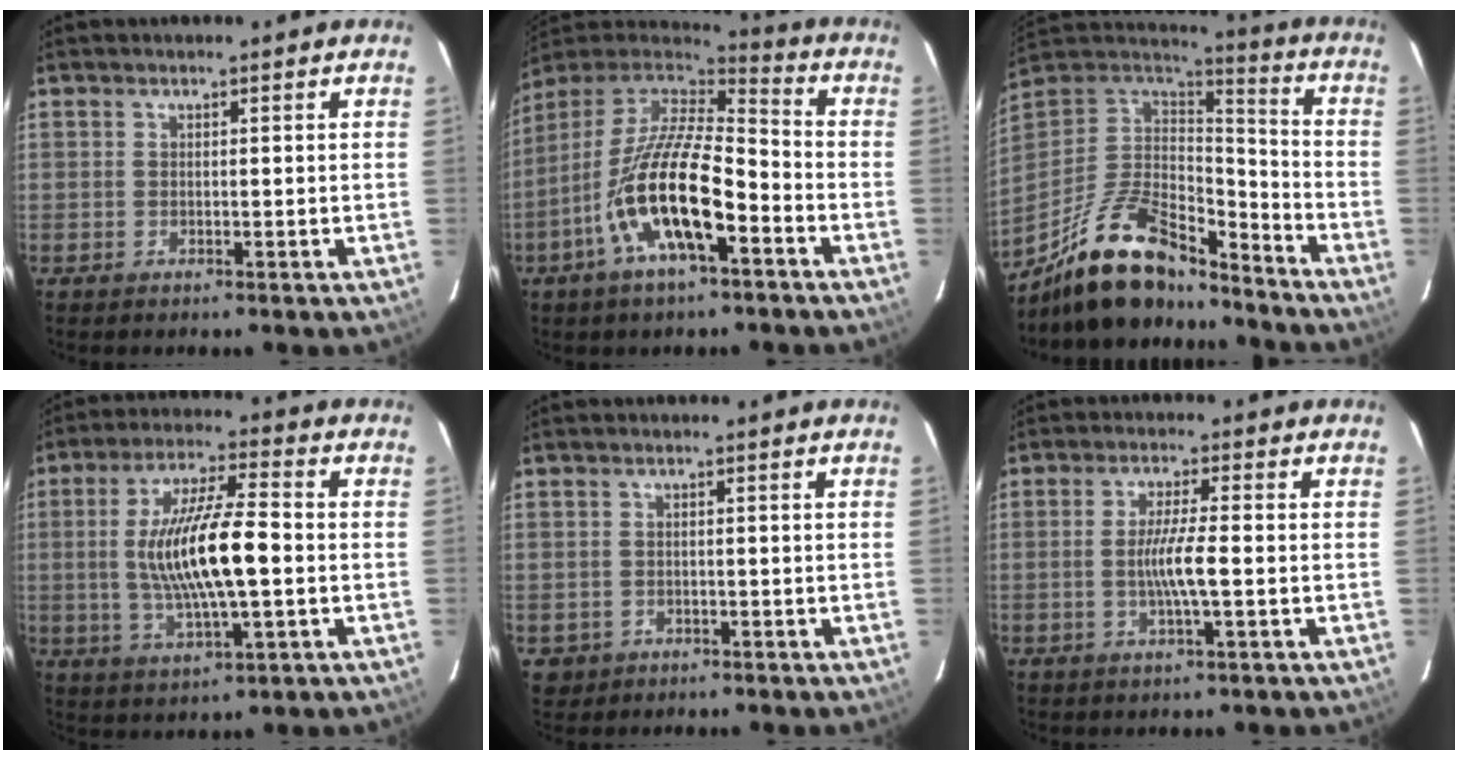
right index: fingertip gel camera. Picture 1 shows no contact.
{"total": 18.7, "force": [-7.8, 6.2, 15.8], "torque": [-0.305, -0.022, -0.155]}
{"total": 20.5, "force": [-15.7, 7.3, 10.9], "torque": [-0.229, -0.002, -0.274]}
{"total": 14.7, "force": [-0.8, 3.4, 14.2], "torque": [-0.269, 0.000, -0.011]}
{"total": 3.2, "force": [-0.9, 2.9, 0.8], "torque": [-0.023, 0.001, -0.004]}
{"total": 5.5, "force": [-1.2, -0.1, 5.4], "torque": [-0.097, -0.005, -0.021]}